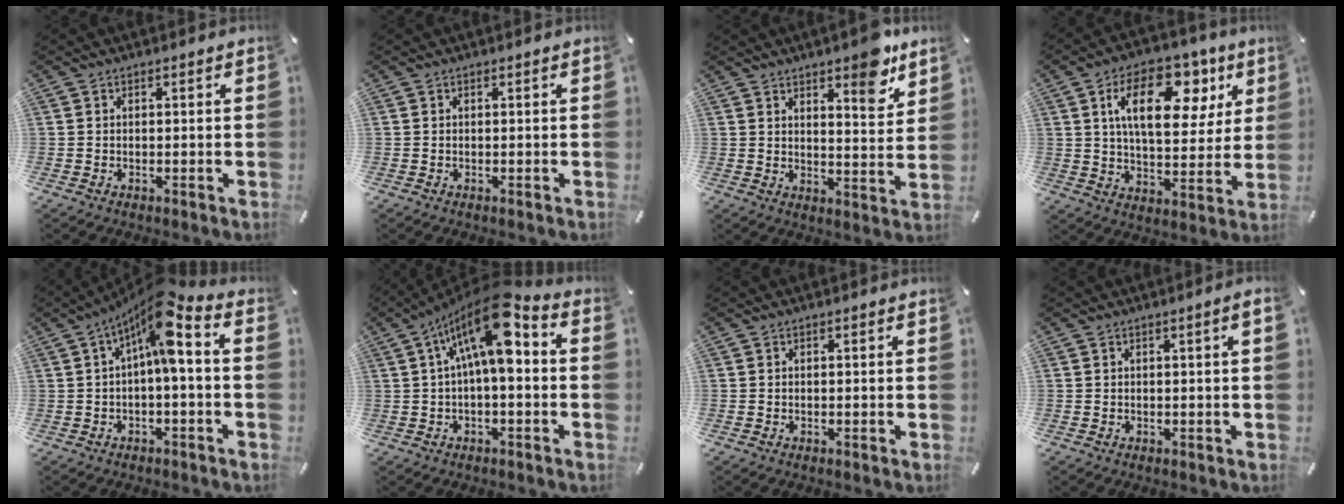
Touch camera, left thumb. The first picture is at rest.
{"total": 0.0}
{"total": 8.9, "force": [6.7, 3.1, 5.0], "torque": [-0.047, -0.048, 0.106]}
{"total": 18.6, "force": [7.6, 10.3, 13.5], "torque": [-0.208, -0.013, 0.123]}
{"total": 11.4, "force": [2.7, 3.3, 10.6], "torque": [-0.186, -0.019, 0.045]}
{"total": 14.8, "force": [4.4, 5.4, 13.0], "torque": [-0.234, -0.023, 0.069]}
{"total": 0.0}
{"total": 1.7, "force": [0.2, 0.1, 1.7], "torque": [-0.029, 0.000, 0.004]}